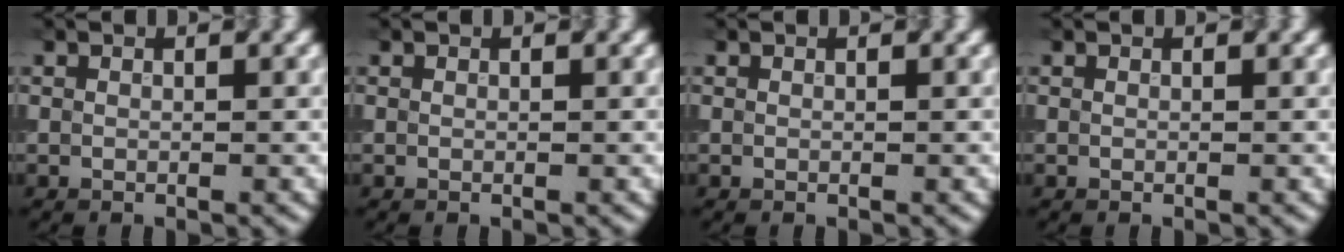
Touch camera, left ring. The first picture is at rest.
{"total": 0.0}
{"total": 0.0}
{"total": 0.0}